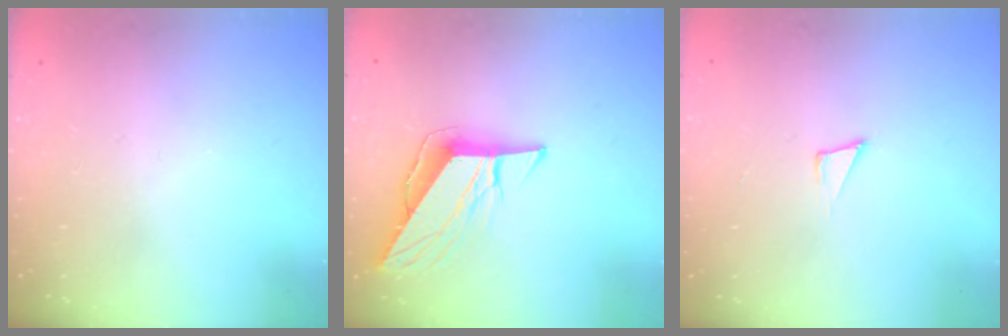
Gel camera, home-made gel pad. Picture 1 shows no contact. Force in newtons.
{"total": 9.4, "press": 9.4, "slide": 1.0}
{"total": 4.1, "press": 2.6, "slide": 3.2}